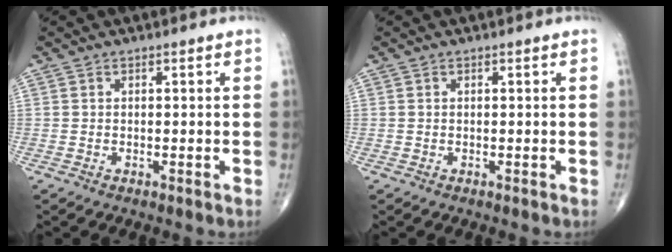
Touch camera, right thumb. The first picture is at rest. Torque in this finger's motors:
{"motor_torque": [0.49, 0.42, 0.00, -0.13, 0.03]}